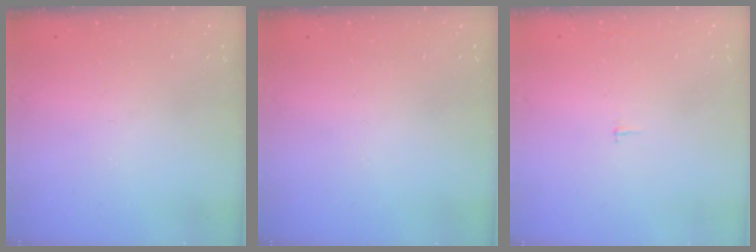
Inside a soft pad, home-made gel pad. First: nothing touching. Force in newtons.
{"total": 0.0}
{"total": 1.8, "press": 1.8, "slide": 0.1}